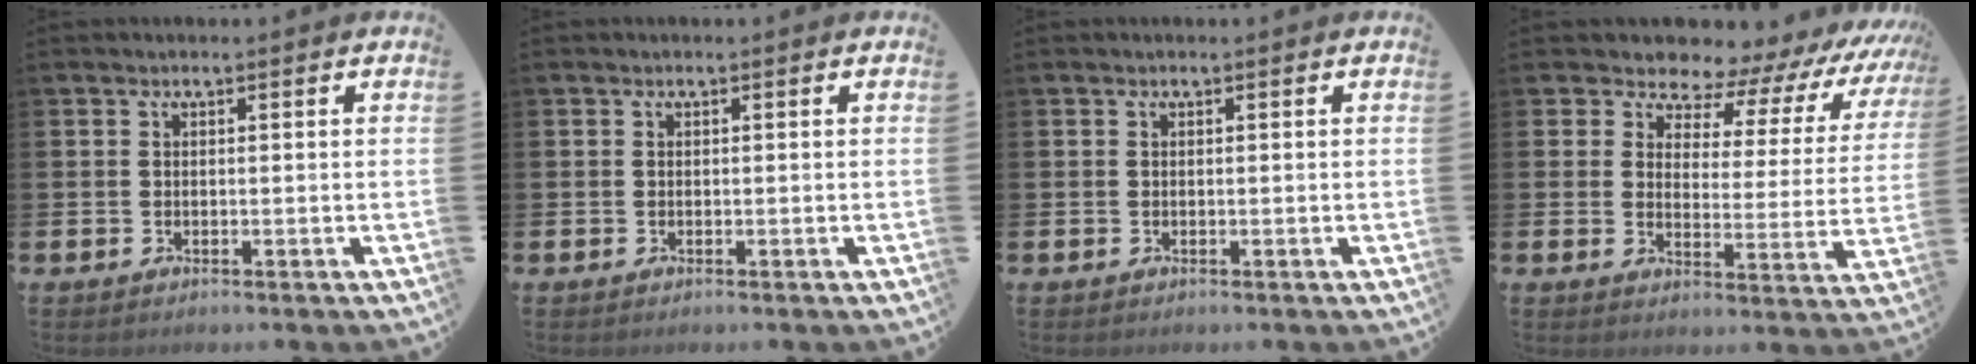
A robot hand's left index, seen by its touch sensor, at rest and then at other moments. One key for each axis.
{"total": 0.0}
{"total": 0.0}
{"total": 6.3, "fx": 5.6, "fy": 2.8, "fz": 0.7, "tx": -0.026, "ty": -0.063, "tz": 0.086}